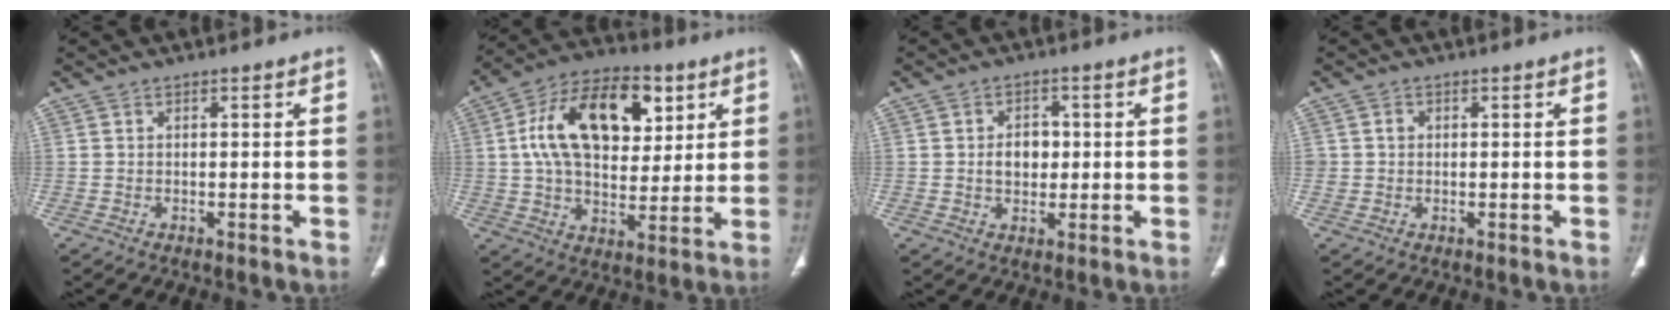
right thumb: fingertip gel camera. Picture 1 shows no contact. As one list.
[{"total": 21.0, "force": [6.2, 12.5, 15.6], "torque": [-0.229, 0.000, 0.098]}, {"total": 5.0, "force": [0.2, 3.9, 3.2], "torque": [-0.029, 0.005, 0.003]}, {"total": 1.8, "force": [0.2, 1.7, 0.5], "torque": [0.001, 0.003, 0.004]}]